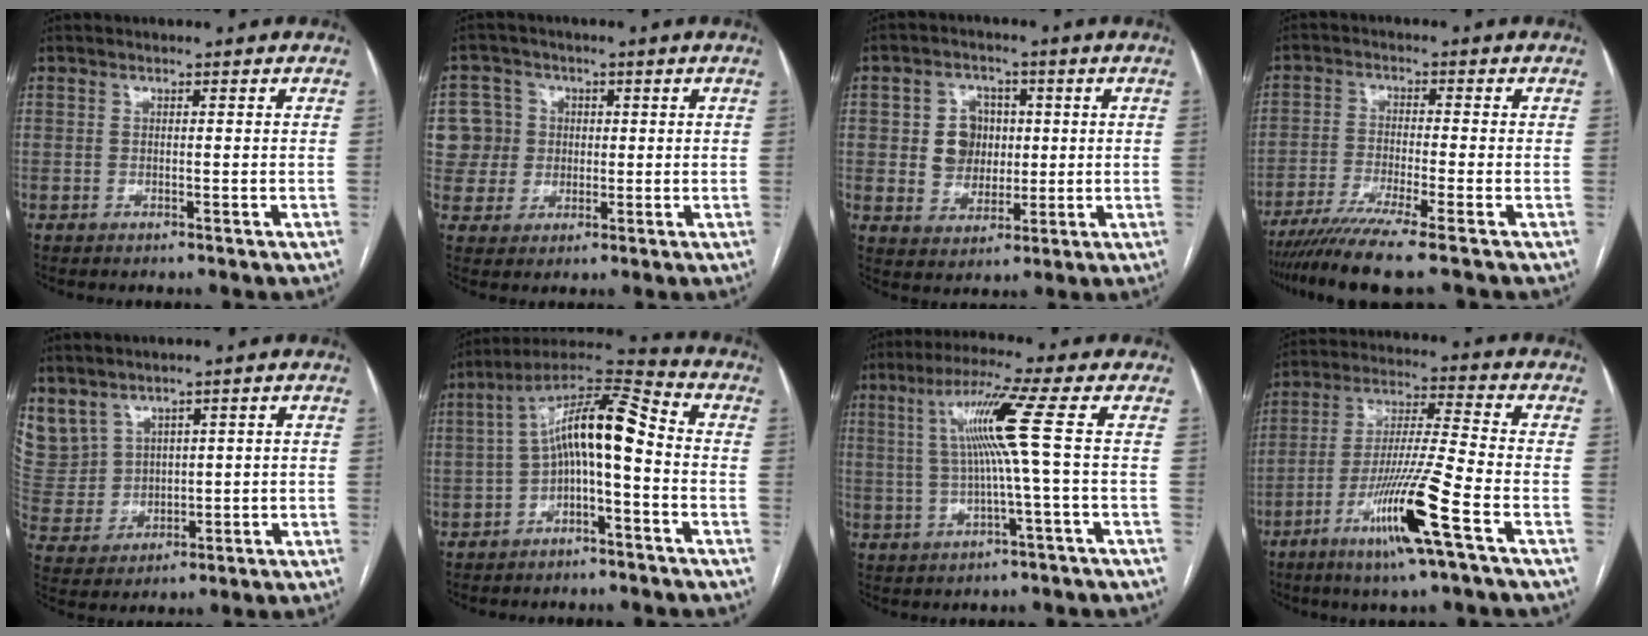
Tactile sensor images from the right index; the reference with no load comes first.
{"total": 7.1, "force": [1.1, 7.0, 0.4], "torque": [-0.008, 0.024, 0.024]}
{"total": 6.8, "force": [0.9, 5.9, 3.3], "torque": [-0.060, 0.015, 0.025]}
{"total": 9.0, "force": [-6.9, -1.3, 5.6], "torque": [-0.092, -0.026, -0.117]}
{"total": 10.8, "force": [6.3, 8.4, 2.7], "torque": [-0.102, 0.035, 0.162]}
{"total": 11.1, "force": [-1.0, 2.3, 10.9], "torque": [-0.191, 0.047, -0.018]}
{"total": 8.2, "force": [1.2, -2.0, 7.8], "torque": [-0.145, 0.014, 0.033]}
{"total": 13.2, "force": [-6.4, -1.0, 11.5], "torque": [-0.225, -0.018, -0.122]}